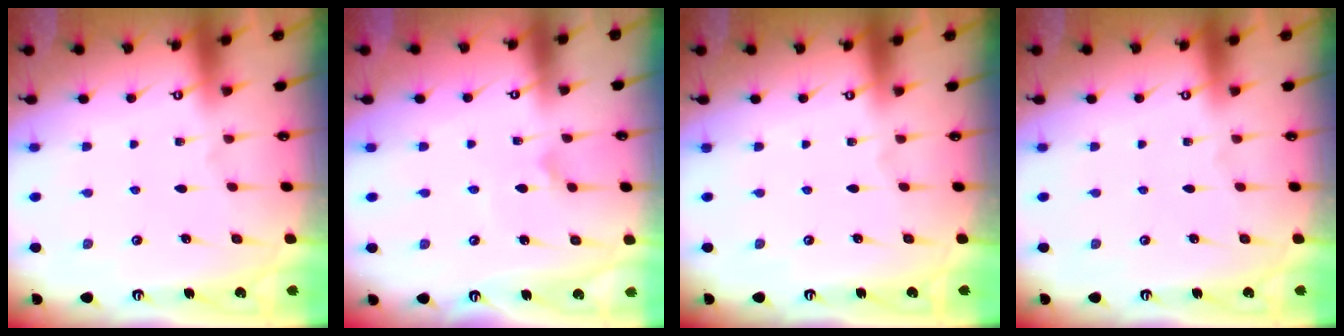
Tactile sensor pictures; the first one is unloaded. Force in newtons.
{"total": 2.3, "press": 2.3, "slide": 0.2}
{"total": 0.0}
{"total": 0.0}